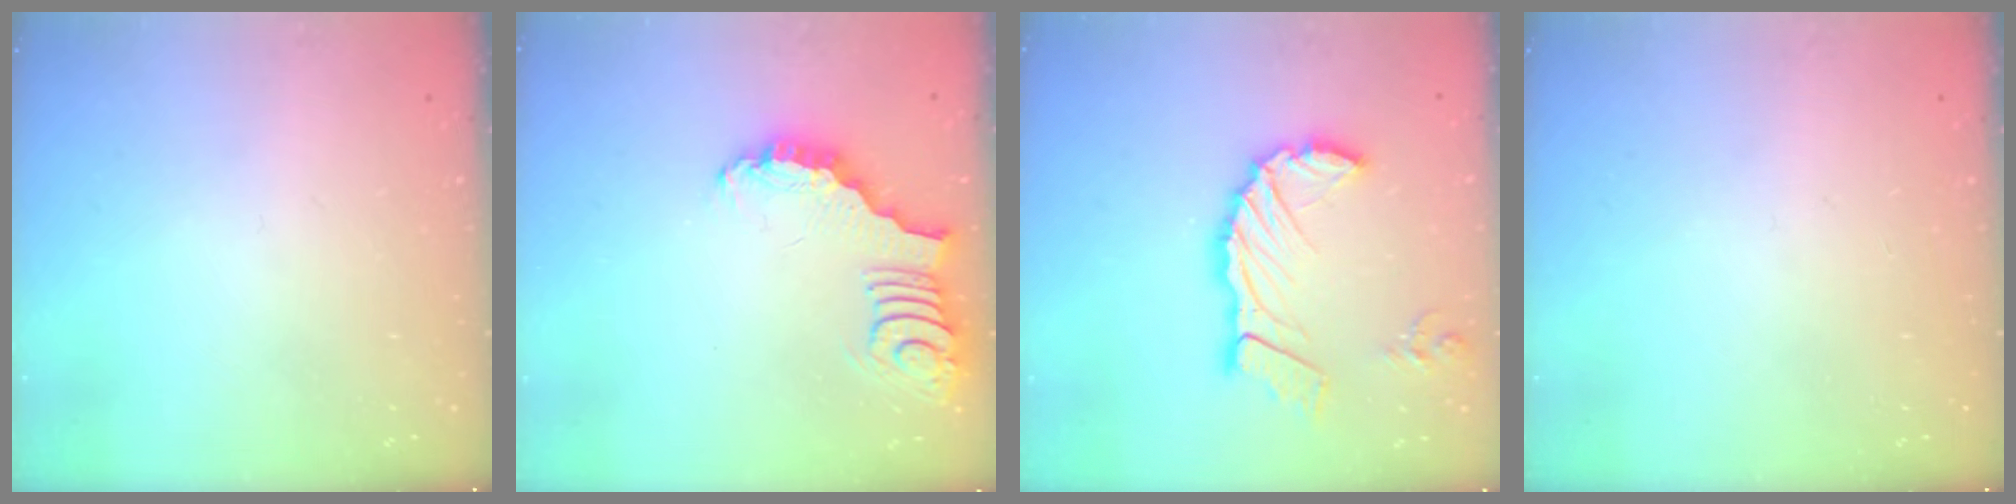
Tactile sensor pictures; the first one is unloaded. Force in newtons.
{"total": 3.7, "press": 3.6, "slide": 0.6}
{"total": 13.9, "press": 13.8, "slide": 1.6}
{"total": 0.0}